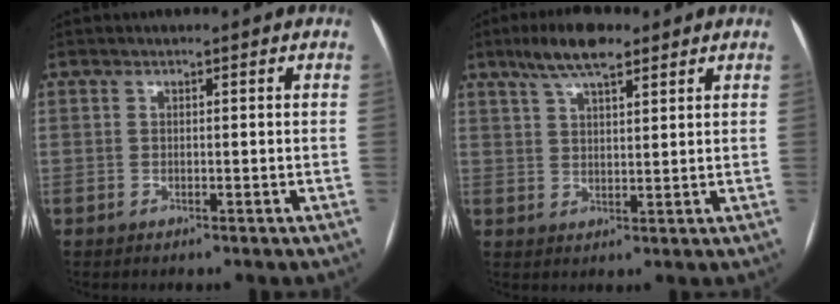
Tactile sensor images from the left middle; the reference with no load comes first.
{"total": 7.5, "force": [5.3, 1.9, 5.0], "torque": [-0.099, 0.016, 0.093]}